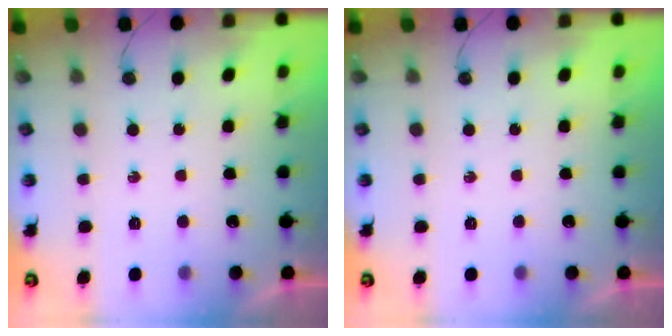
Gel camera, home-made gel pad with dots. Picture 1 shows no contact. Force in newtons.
{"total": 0.0}